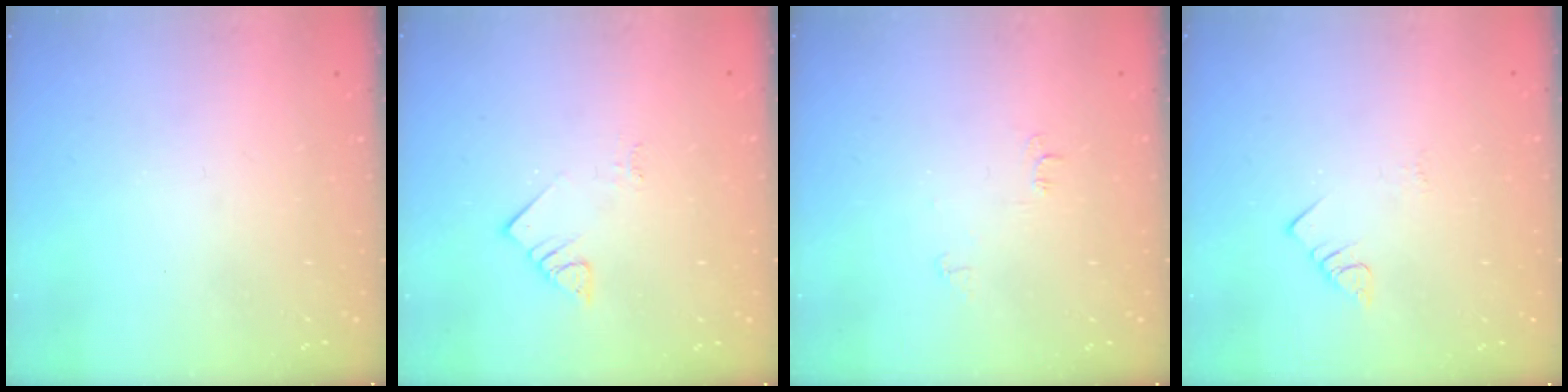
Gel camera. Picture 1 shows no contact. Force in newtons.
{"total": 3.6, "press": 3.6, "slide": 0.1}
{"total": 4.3, "press": 4.2, "slide": 0.6}
{"total": 2.4, "press": 2.3, "slide": 0.4}